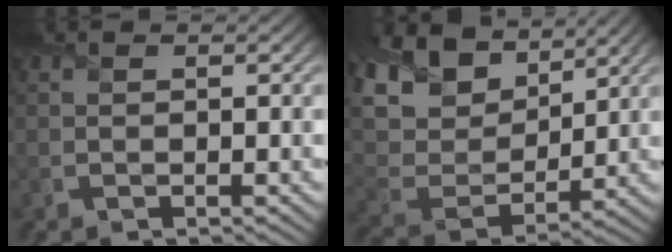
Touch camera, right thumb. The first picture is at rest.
{"total": 14.5, "force": [9.1, 8.2, 7.8], "torque": [-0.239, 0.046, 0.157]}